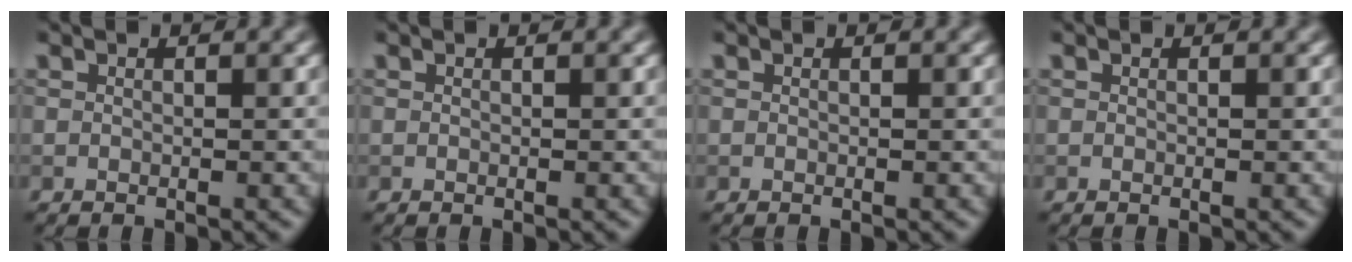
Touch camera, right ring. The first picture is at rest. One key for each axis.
{"total": 0.0}
{"total": 0.0}
{"total": 0.0}